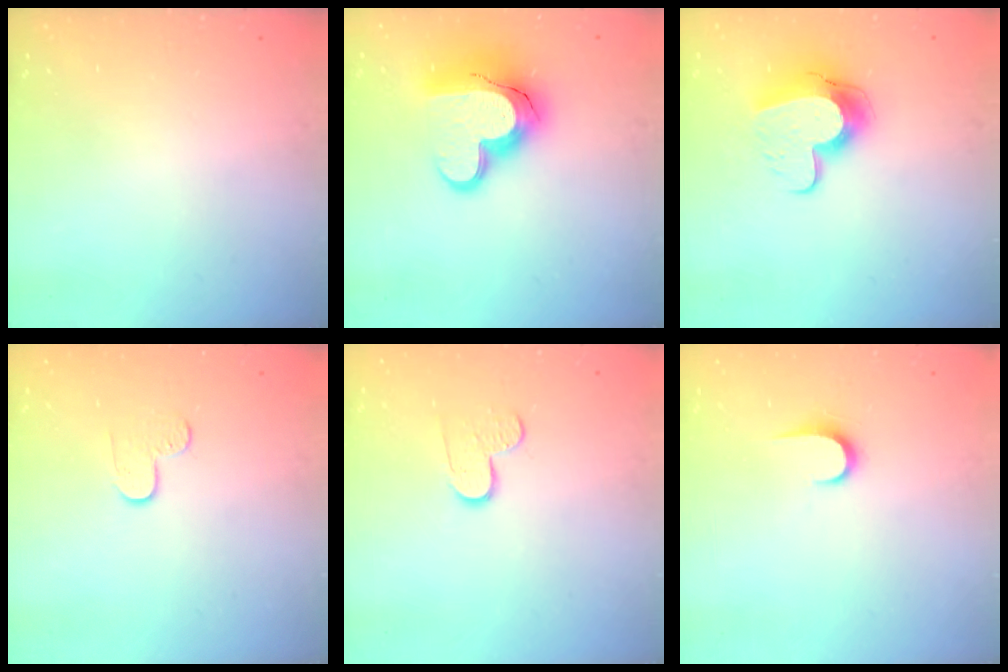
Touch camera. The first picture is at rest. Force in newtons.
{"total": 16.9, "press": 16.9, "slide": 1.3}
{"total": 12.6, "press": 12.5, "slide": 1.1}
{"total": 5.5, "press": 5.5, "slide": 0.5}
{"total": 7.9, "press": 7.9, "slide": 0.5}
{"total": 6.1, "press": 6.1, "slide": 0.6}